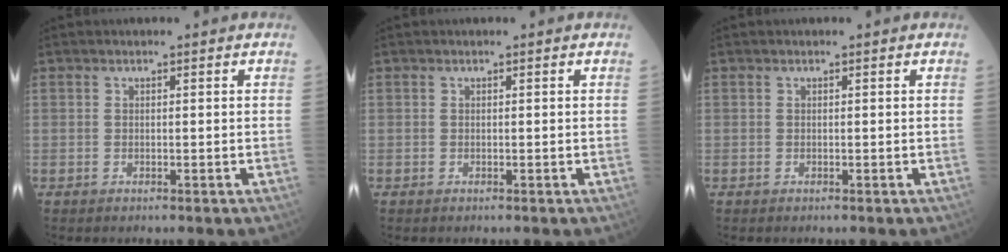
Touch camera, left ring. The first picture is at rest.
{"total": 0.0}
{"total": 0.0}